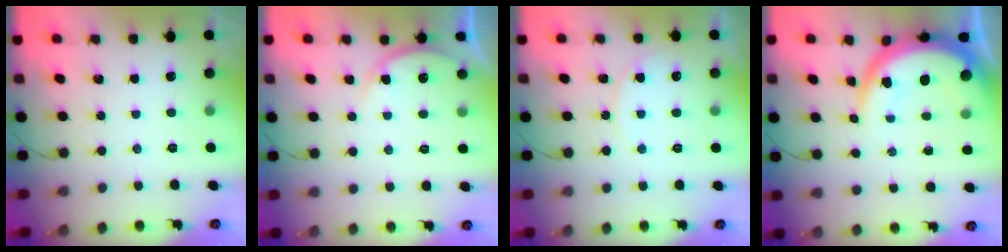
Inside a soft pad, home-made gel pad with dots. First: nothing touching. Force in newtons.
{"total": 7.7, "press": 7.7, "slide": 0.4}
{"total": 5.0, "press": 5.0, "slide": 0.5}
{"total": 12.0, "press": 11.9, "slide": 1.0}